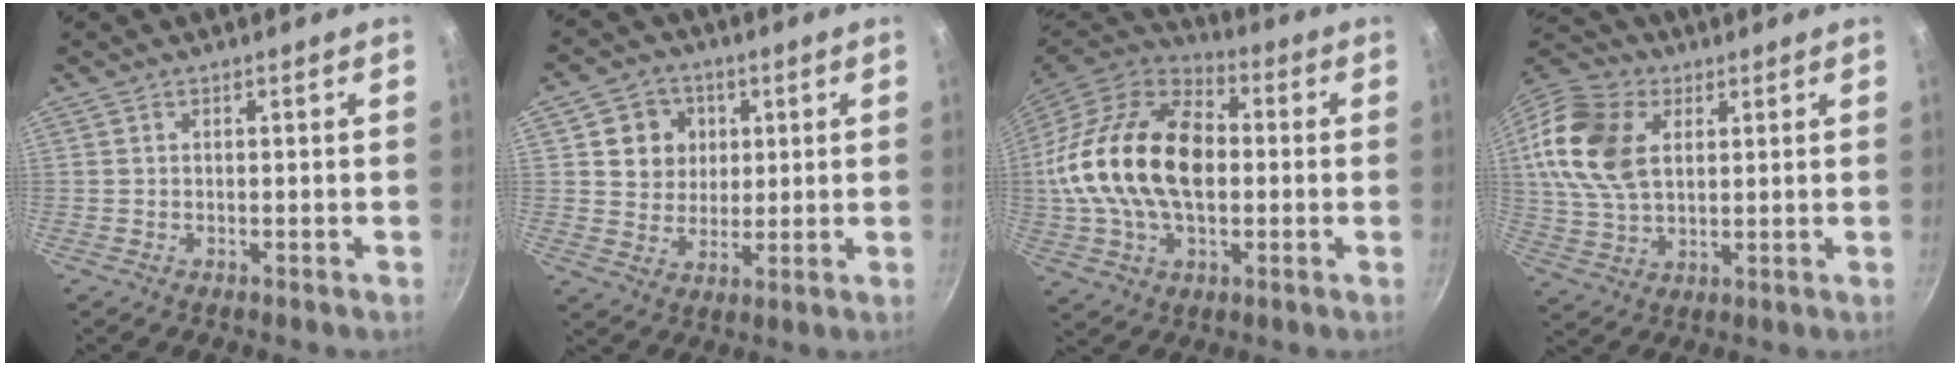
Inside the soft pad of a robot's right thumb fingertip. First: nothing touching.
{"total": 8.7, "force": [2.4, 7.8, 2.9], "torque": [-0.008, -0.002, 0.038]}
{"total": 25.1, "force": [0.5, 15.6, 19.7], "torque": [-0.357, 0.029, 0.000]}
{"total": 15.6, "force": [3.9, 9.8, 11.5], "torque": [-0.237, 0.013, 0.068]}